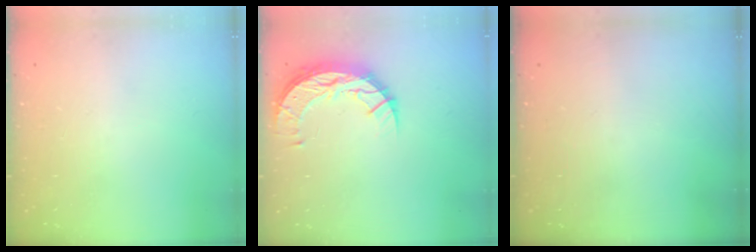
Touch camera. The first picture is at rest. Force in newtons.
{"total": 10.3, "press": 10.2, "slide": 0.7}
{"total": 0.0}